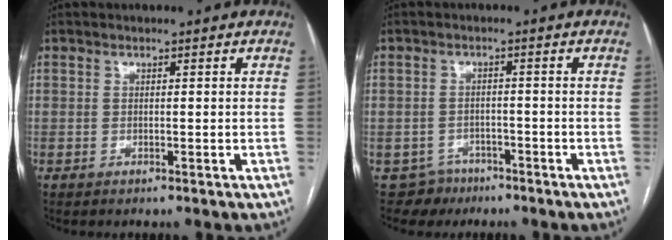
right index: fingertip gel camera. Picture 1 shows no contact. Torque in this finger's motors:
{"motor_torque": [-0.66, 0.37, -1.00, -0.19]}